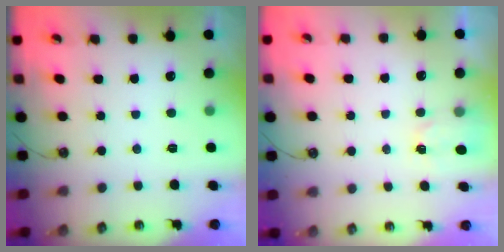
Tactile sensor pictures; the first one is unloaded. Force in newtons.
{"total": 2.2, "press": 2.2, "slide": 0.4}